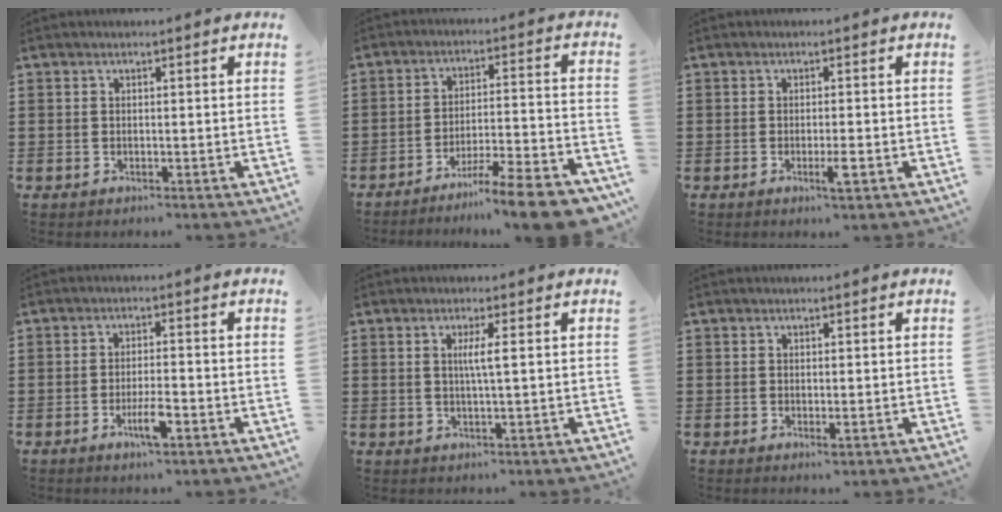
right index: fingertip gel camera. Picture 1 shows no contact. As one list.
[{"total": 10.5, "force": [-8.5, 0.4, 6.0], "torque": [-0.089, 0.015, -0.163]}, {"total": 2.6, "force": [-1.1, 0.2, 2.4], "torque": [-0.047, -0.006, -0.021]}, {"total": 4.6, "force": [-2.2, 1.0, 3.9], "torque": [-0.076, -0.004, -0.040]}, {"total": 2.6, "force": [0.5, -0.2, 2.6], "torque": [-0.051, -0.003, 0.004]}, {"total": 0.8, "force": [-0.1, 0.2, 0.8], "torque": [-0.014, -0.002, 0.000]}]